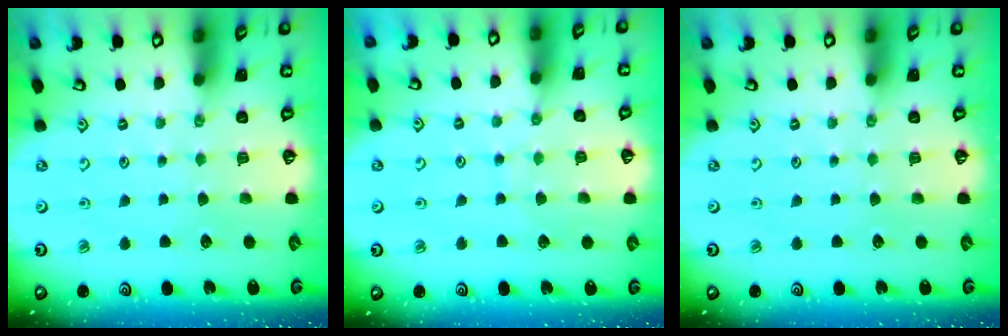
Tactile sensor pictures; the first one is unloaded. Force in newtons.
{"total": 6.2, "press": 6.2, "slide": 0.6}
{"total": 0.0}